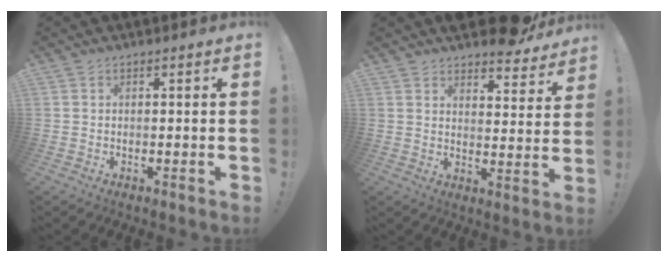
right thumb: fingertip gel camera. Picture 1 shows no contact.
{"total": 8.6, "force": [7.4, 2.7, 3.4], "torque": [-0.035, -0.060, 0.133]}